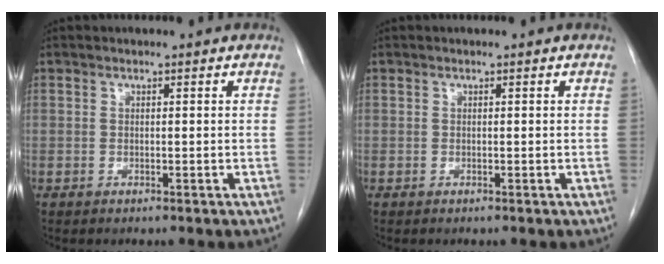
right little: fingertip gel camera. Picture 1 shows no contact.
{"total": 0.0}